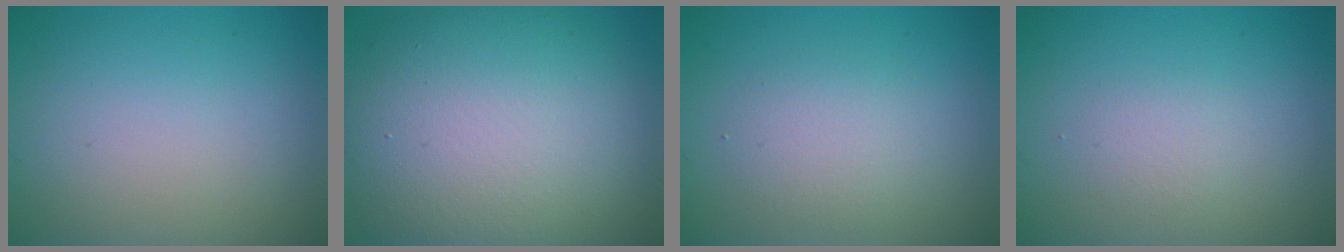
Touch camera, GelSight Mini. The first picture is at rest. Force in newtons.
{"total": 13.9, "press": 13.9, "slide": 0.7}
{"total": 2.2, "press": 2.2, "slide": 0.2}
{"total": 1.3, "press": 1.3, "slide": 0.0}